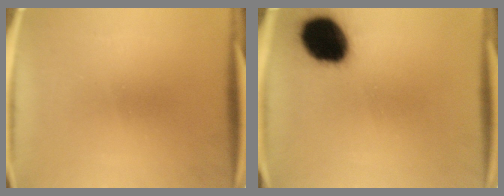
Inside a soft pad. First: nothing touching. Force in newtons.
{"total": 17.1}